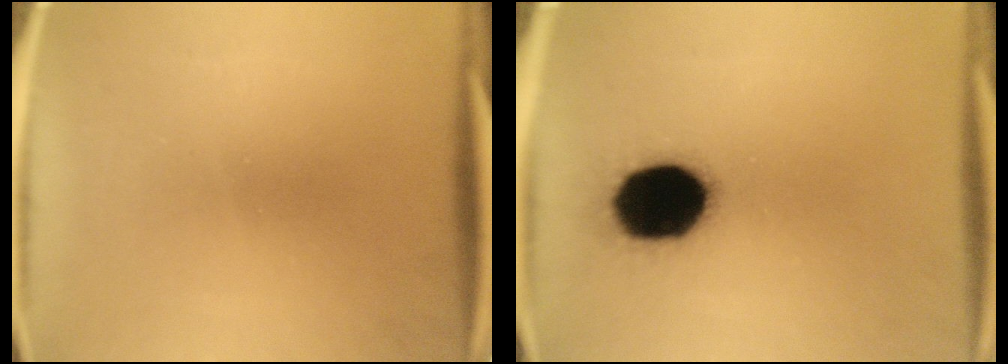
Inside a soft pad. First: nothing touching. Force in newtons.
{"total": 19.0}